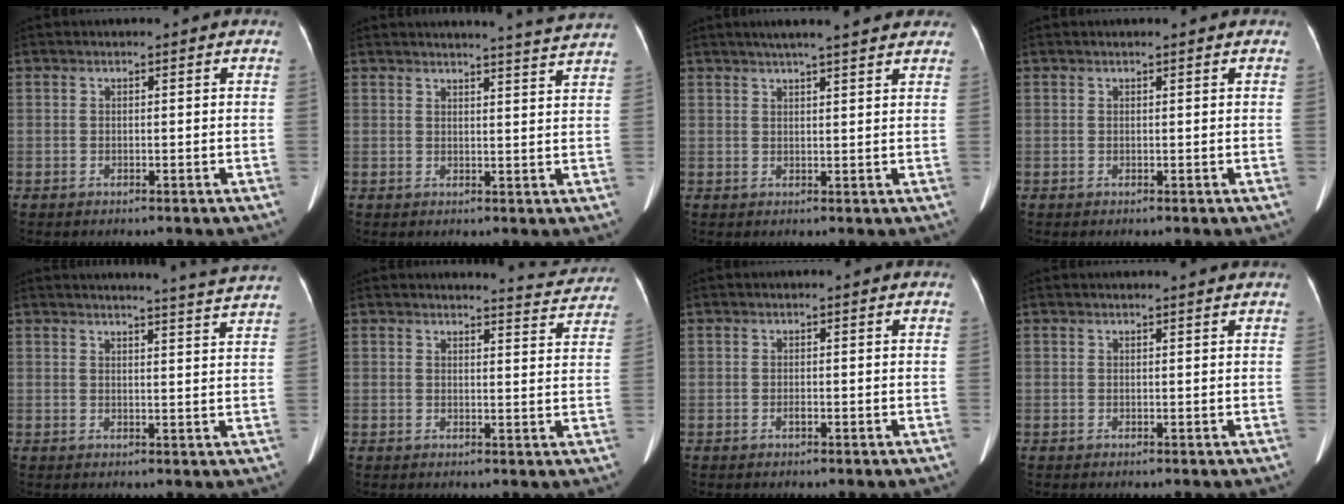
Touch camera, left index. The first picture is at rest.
{"total": 7.1, "force": [6.8, -1.5, 1.4], "torque": [-0.028, -0.021, 0.069]}
{"total": 11.7, "force": [9.9, 1.4, 6.1], "torque": [-0.082, 0.025, 0.118]}
{"total": 0.8, "force": [0.7, 0.0, 0.4], "torque": [-0.006, 0.009, 0.012]}
{"total": 7.9, "force": [7.5, -1.8, 1.7], "torque": [-0.031, -0.029, 0.078]}
{"total": 5.9, "force": [5.9, 0.2, -0.2], "torque": [0.000, -0.021, 0.055]}
{"total": 0.5, "force": [-0.3, 0.1, 0.4], "torque": [-0.009, -0.001, -0.005]}
{"total": 1.9, "force": [1.8, -0.4, 0.5], "torque": [-0.013, 0.003, 0.022]}